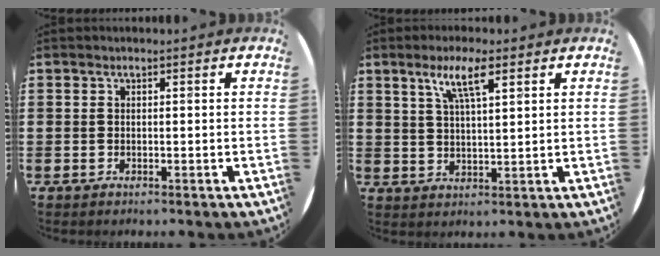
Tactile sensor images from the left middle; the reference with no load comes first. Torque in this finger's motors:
{"motor_torque": [1.27, -0.87, 0.24, 0.10]}